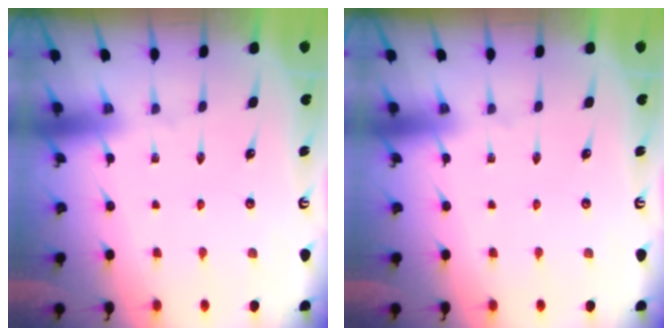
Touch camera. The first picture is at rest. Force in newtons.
{"total": 0.0}